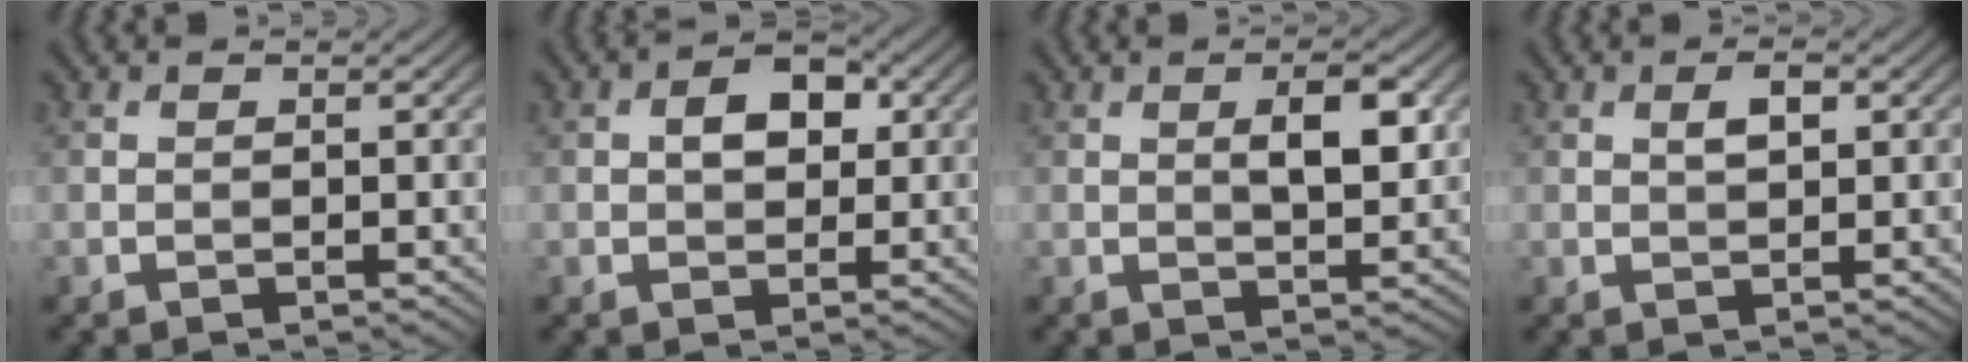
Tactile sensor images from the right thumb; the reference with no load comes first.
{"total": 4.1, "force": [0.7, 2.7, 3.1], "torque": [-0.052, 0.005, 0.007]}
{"total": 4.7, "force": [1.2, 1.7, 4.2], "torque": [-0.071, 0.000, 0.022]}
{"total": 2.0, "force": [0.6, 0.9, 1.7], "torque": [-0.030, 0.000, 0.011]}